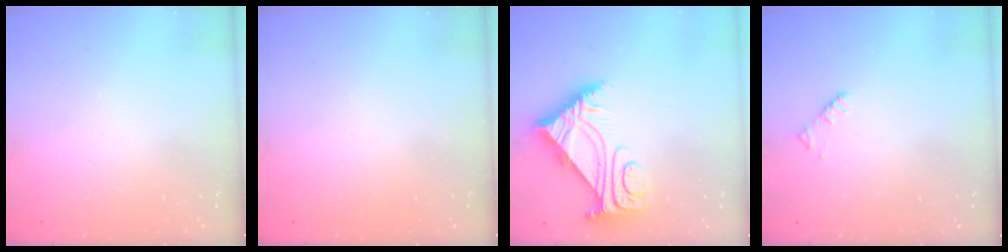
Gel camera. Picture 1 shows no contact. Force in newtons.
{"total": 1.6, "press": 1.6, "slide": 0.2}
{"total": 8.0, "press": 7.9, "slide": 1.2}
{"total": 1.9, "press": 1.9, "slide": 0.3}